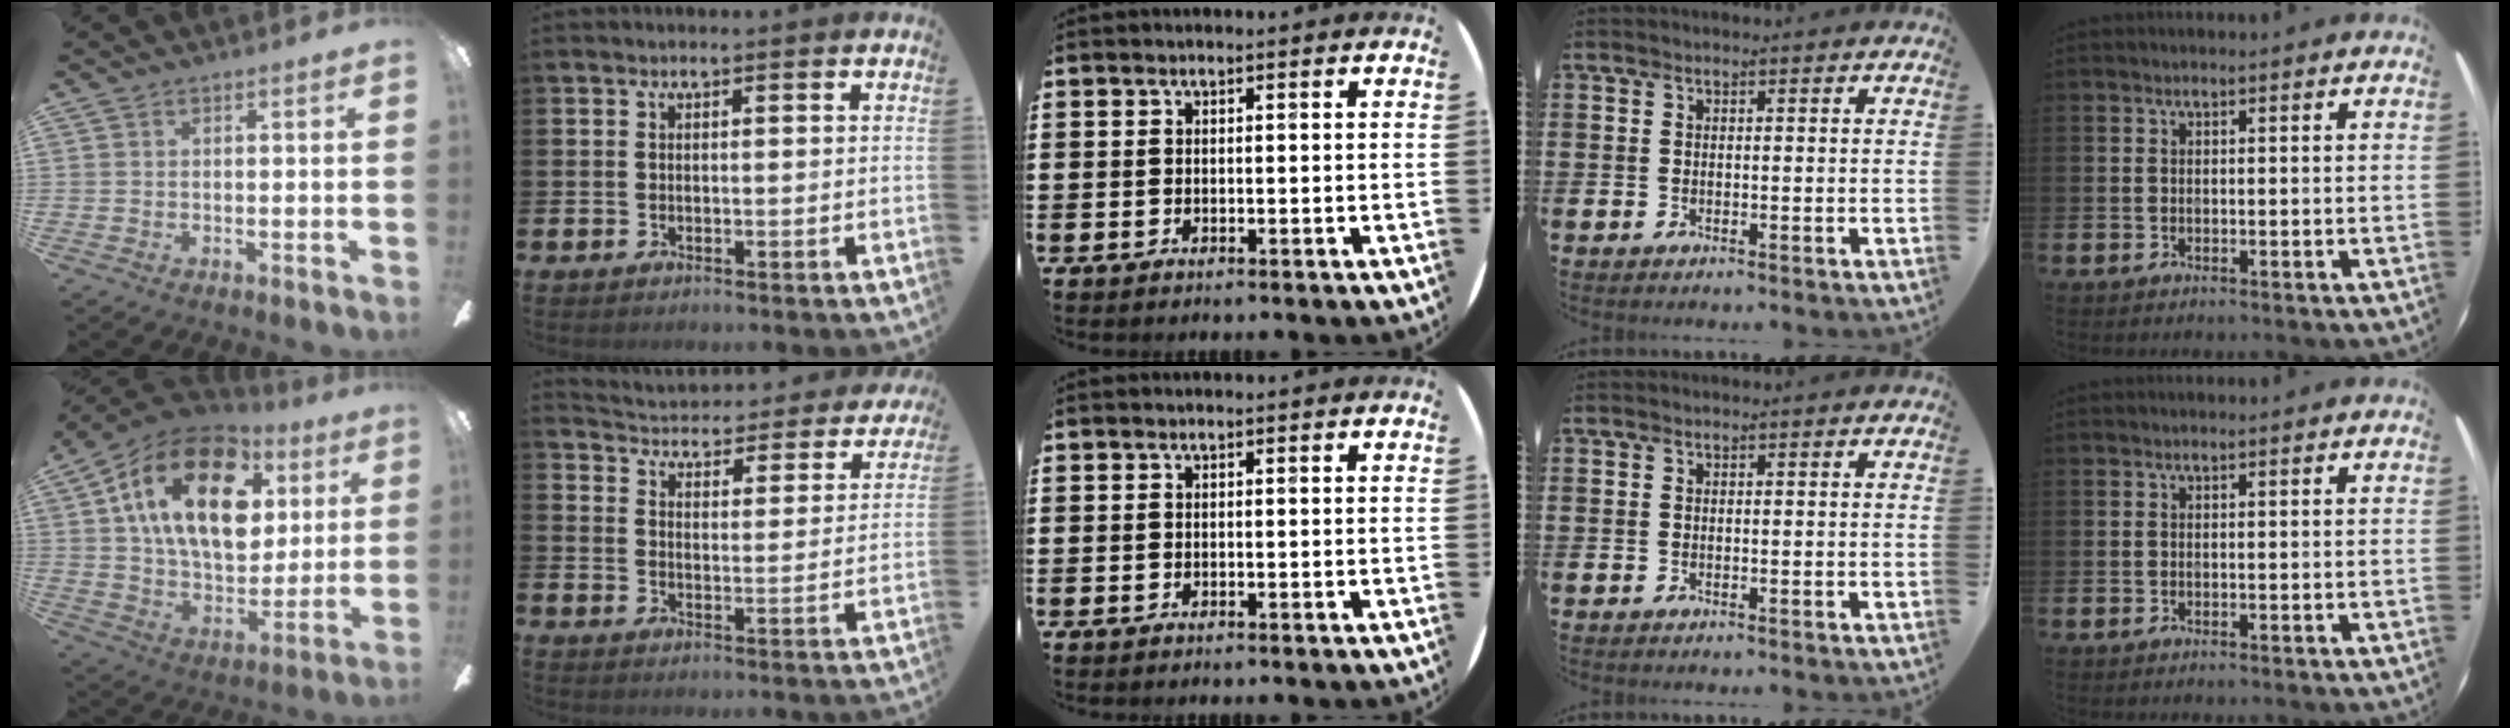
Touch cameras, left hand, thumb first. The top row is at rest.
{"thumb": {"total": 23.3, "force": [10.1, 13.7, 15.9], "torque": [-0.282, -0.021, 0.172]}, "index": {"total": 4.0, "force": [3.9, 0.9, 0.2], "torque": [-0.026, -0.044, 0.060]}}